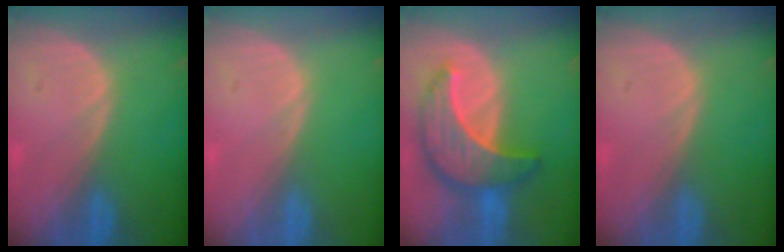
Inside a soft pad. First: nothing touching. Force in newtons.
{"total": 0.0}
{"total": 9.8, "press": 9.8, "slide": 0.8}
{"total": 0.0}